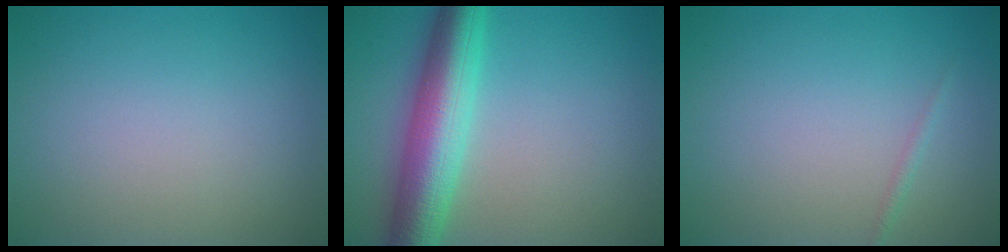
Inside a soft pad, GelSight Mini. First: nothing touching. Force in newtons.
{"total": 7.6, "press": 7.6, "slide": 0.1}
{"total": 0.6, "press": 0.6, "slide": 0.1}